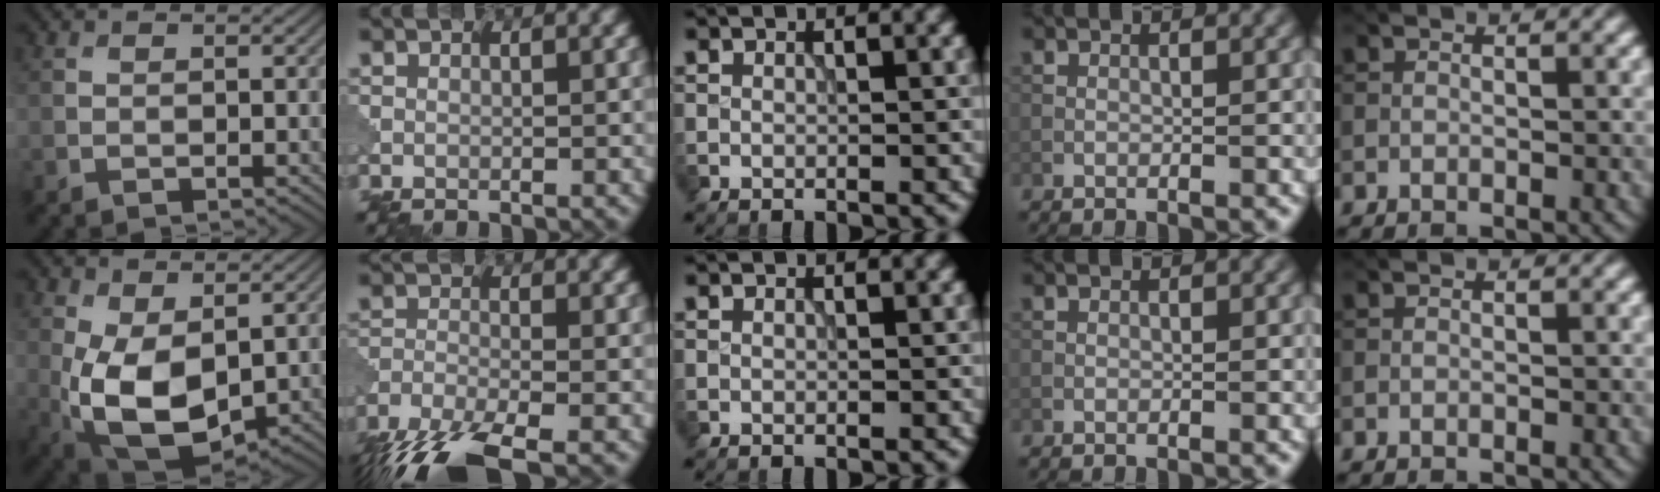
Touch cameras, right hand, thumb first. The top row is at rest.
{"thumb": {"total": 10.8, "force": [-1.0, 6.2, 8.7], "torque": [-0.206, -0.017, -0.012]}, "index": {"total": 8.5, "force": [-6.3, 2.3, 5.2], "torque": [-0.116, -0.017, -0.123]}}